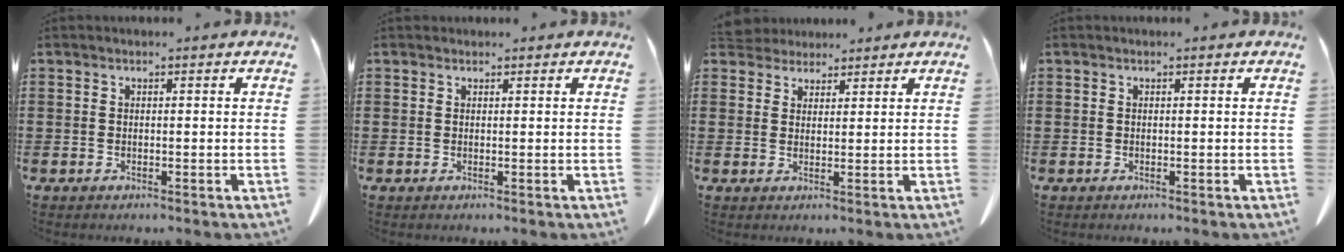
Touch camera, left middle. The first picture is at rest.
{"total": 0.6, "force": [0.5, 0.3, 0.0], "torque": [-0.001, 0.001, 0.010]}
{"total": 3.2, "force": [3.0, 1.1, 0.1], "torque": [-0.013, -0.001, 0.058]}
{"total": 0.0}